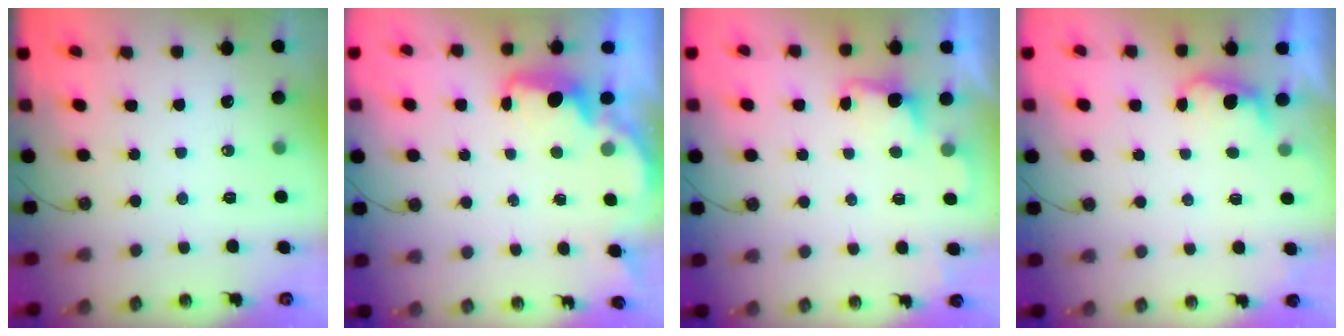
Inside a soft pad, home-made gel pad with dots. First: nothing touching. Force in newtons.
{"total": 1.9, "press": 1.8, "slide": 0.5}
{"total": 1.4, "press": 1.1, "slide": 0.8}
{"total": 2.0, "press": 1.8, "slide": 0.8}